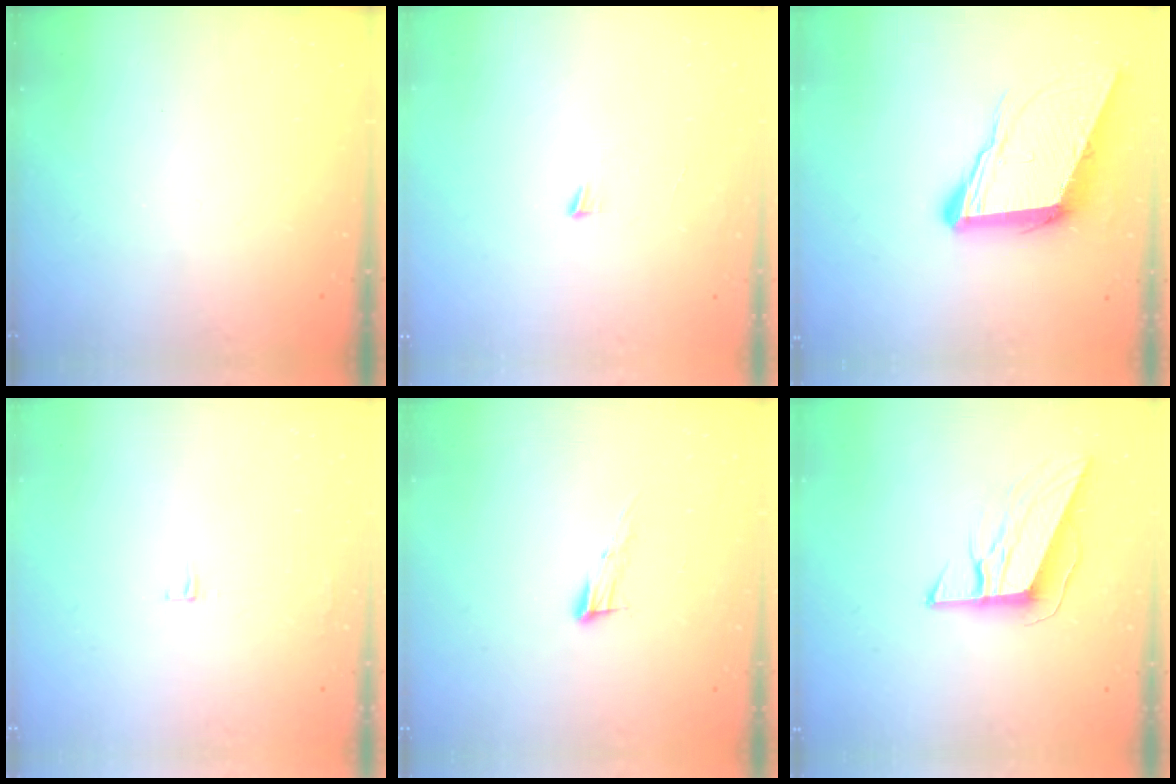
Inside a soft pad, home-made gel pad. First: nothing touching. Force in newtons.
{"total": 3.0, "press": 3.0, "slide": 0.3}
{"total": 11.7, "press": 11.1, "slide": 3.5}
{"total": 3.3, "press": 3.3, "slide": 0.4}
{"total": 8.5, "press": 8.4, "slide": 1.5}
{"total": 9.7, "press": 9.4, "slide": 2.3}